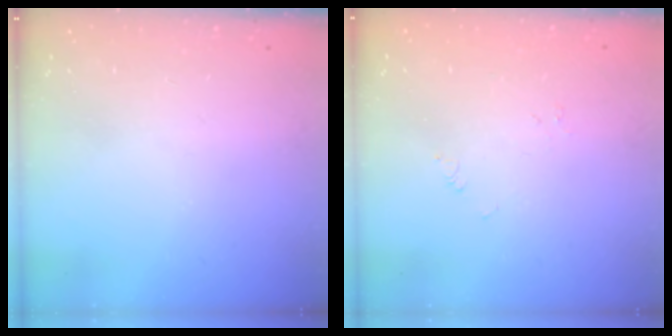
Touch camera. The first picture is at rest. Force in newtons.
{"total": 0.0}